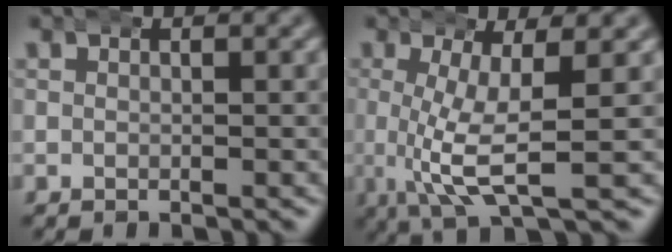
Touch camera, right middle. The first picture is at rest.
{"total": 6.3, "force": [-0.1, 1.7, 6.0], "torque": [-0.117, -0.017, 0.009]}